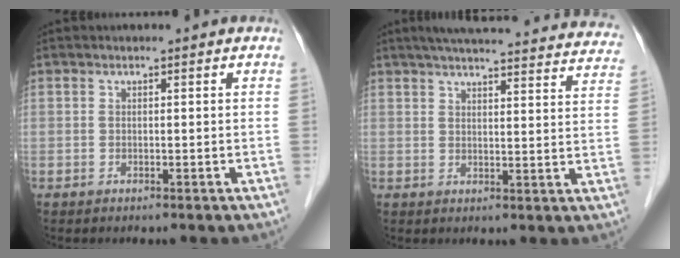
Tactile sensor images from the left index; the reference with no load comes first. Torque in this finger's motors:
{"motor_torque": [0.59, -0.78, 0.27, 0.05]}